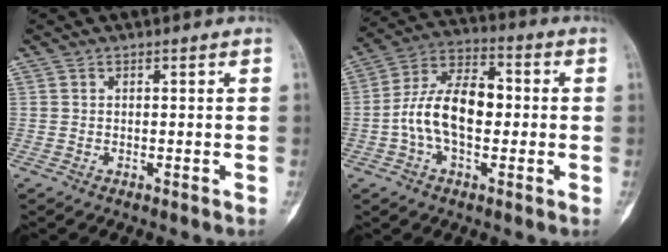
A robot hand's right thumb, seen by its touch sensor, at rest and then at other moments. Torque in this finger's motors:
{"motor_torque": [1.76, 1.72, 1.04, -0.88, 0.21]}